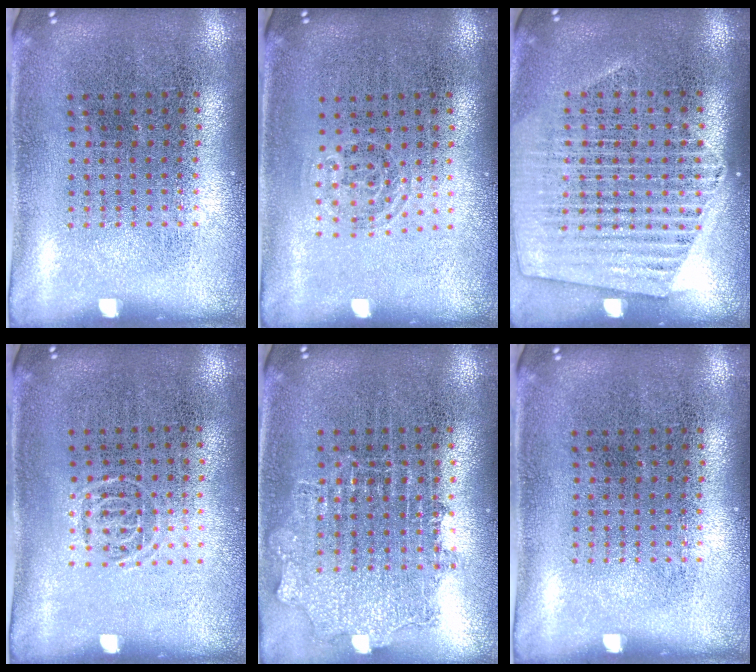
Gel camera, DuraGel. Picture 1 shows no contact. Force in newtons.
{"total": 0.7, "press": 0.6, "slide": 0.5}
{"total": 1.6, "press": 1.4, "slide": 0.6}
{"total": 0.6, "press": 0.4, "slide": 0.4}
{"total": 1.1, "press": 1.1, "slide": 0.3}
{"total": 0.0}